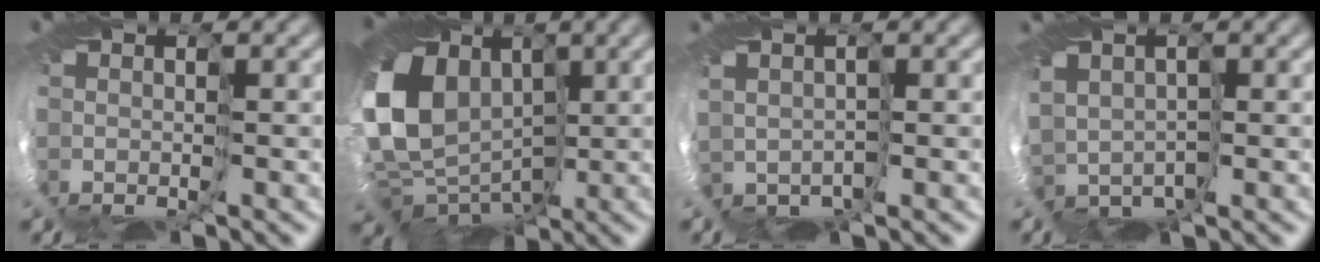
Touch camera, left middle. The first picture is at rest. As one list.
[{"total": 14.9, "force": [1.5, 11.8, 9.0], "torque": [-0.181, 0.000, 0.033]}, {"total": 1.2, "force": [0.4, 1.0, -0.4], "torque": [0.001, 0.002, 0.014]}, {"total": 1.9, "force": [0.4, 1.9, 0.0], "torque": [-0.018, 0.001, 0.009]}]